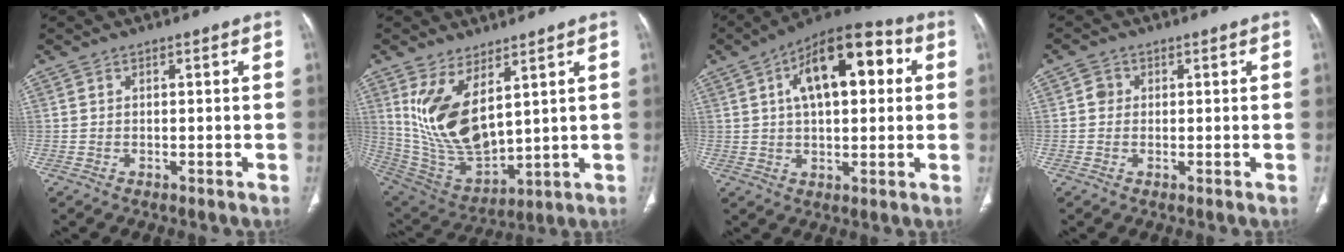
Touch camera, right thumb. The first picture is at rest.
{"total": 15.4, "force": [5.8, 7.3, 12.2], "torque": [-0.226, -0.034, 0.140]}
{"total": 17.1, "force": [4.5, 8.2, 14.2], "torque": [-0.194, 0.023, 0.063]}
{"total": 1.9, "force": [0.2, 1.8, 0.7], "torque": [-0.003, 0.003, 0.001]}